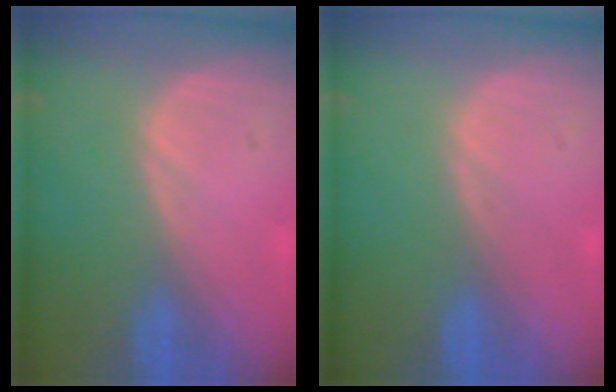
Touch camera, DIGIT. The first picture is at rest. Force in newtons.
{"total": 0.0}